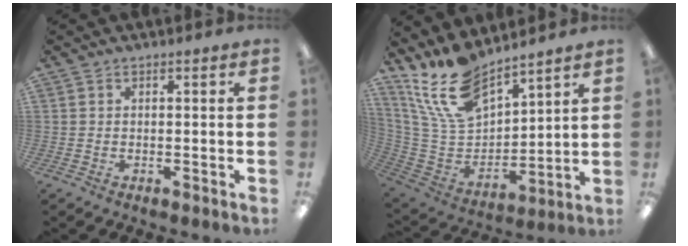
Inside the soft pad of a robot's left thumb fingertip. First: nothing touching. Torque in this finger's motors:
{"motor_torque": [0.20, 0.14, 1.43, -1.34, 0.12]}